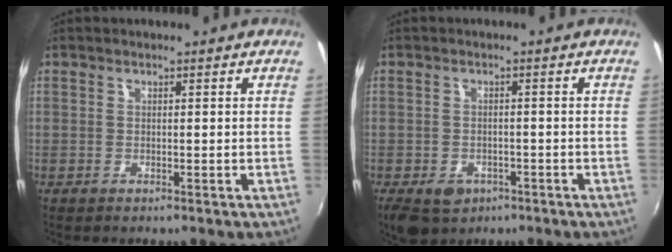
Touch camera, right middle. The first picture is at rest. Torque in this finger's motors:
{"motor_torque": [0.35, -0.32, 0.17, 0.05]}